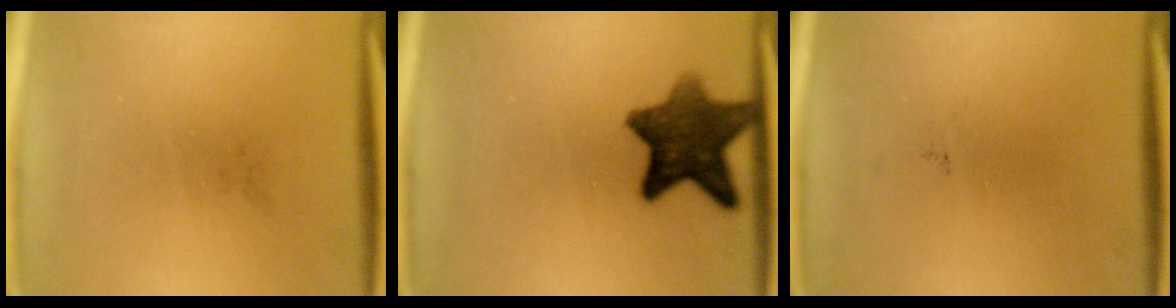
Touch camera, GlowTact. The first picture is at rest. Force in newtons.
{"total": 10.0}
{"total": 0.0}